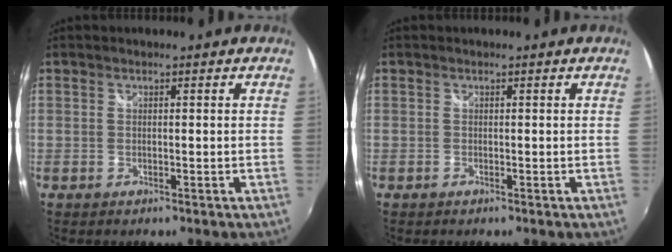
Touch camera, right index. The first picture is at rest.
{"total": 0.0}